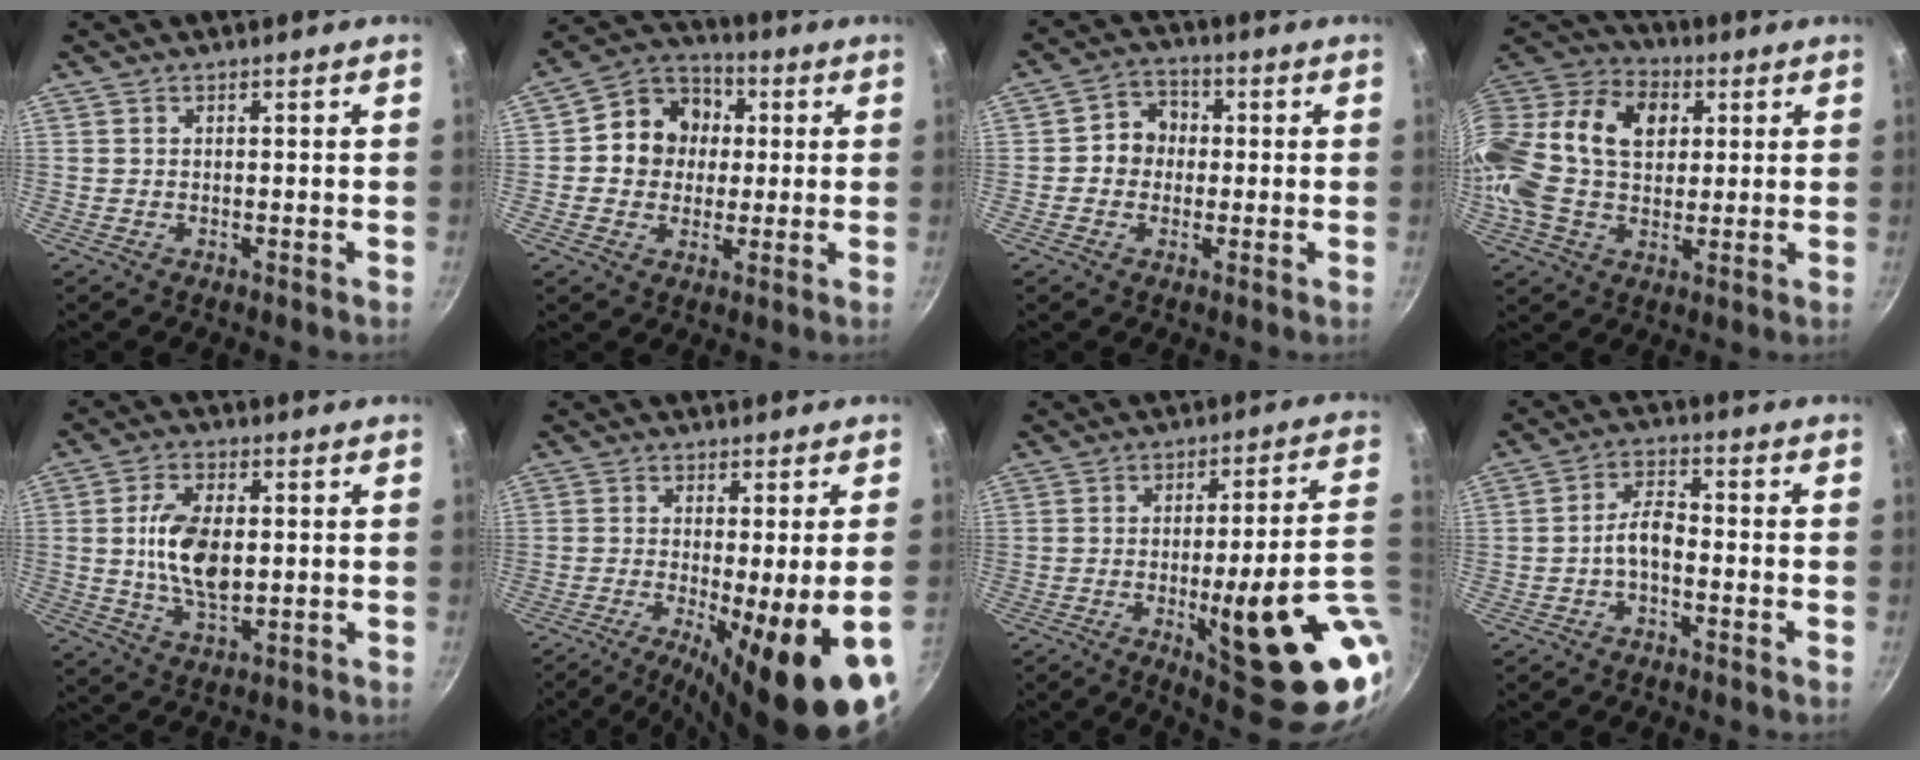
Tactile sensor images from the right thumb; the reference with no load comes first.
{"total": 11.4, "force": [1.2, 10.2, 5.0], "torque": [-0.046, 0.018, 0.001]}
{"total": 6.3, "force": [0.1, 5.6, 2.7], "torque": [-0.005, 0.014, -0.012]}
{"total": 23.6, "force": [3.8, 16.2, 16.7], "torque": [-0.326, 0.033, 0.051]}
{"total": 11.2, "force": [0.6, 6.2, 9.3], "torque": [-0.164, -0.001, 0.012]}
{"total": 17.5, "force": [-6.2, 2.7, 16.1], "torque": [-0.239, -0.021, -0.078]}
{"total": 23.2, "force": [-5.2, 5.5, 21.9], "torque": [-0.267, 0.003, -0.054]}
{"total": 4.8, "force": [-1.9, 2.3, 3.7], "torque": [-0.065, 0.032, -0.039]}